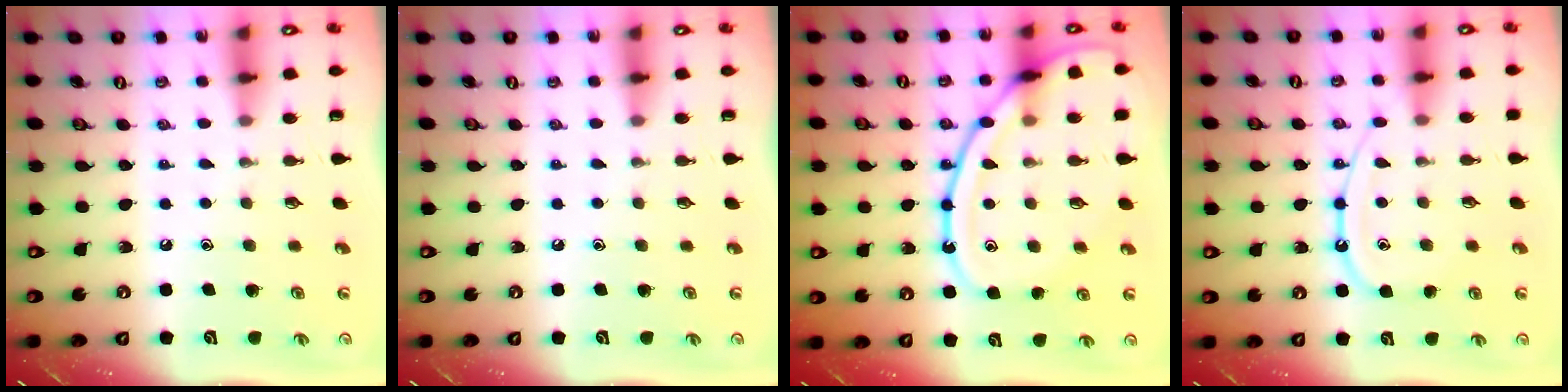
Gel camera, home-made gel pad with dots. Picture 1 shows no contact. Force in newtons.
{"total": 0.0}
{"total": 18.0, "press": 17.9, "slide": 1.4}
{"total": 11.3, "press": 11.2, "slide": 1.1}